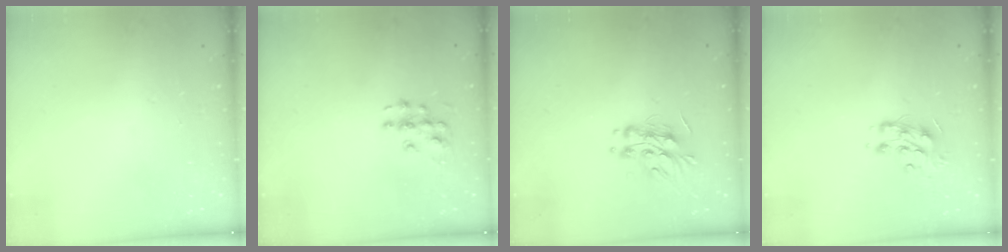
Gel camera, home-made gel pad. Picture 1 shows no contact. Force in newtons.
{"total": 6.1, "press": 6.1, "slide": 0.4}
{"total": 11.1, "press": 11.1, "slide": 0.2}
{"total": 8.4, "press": 8.4, "slide": 0.2}